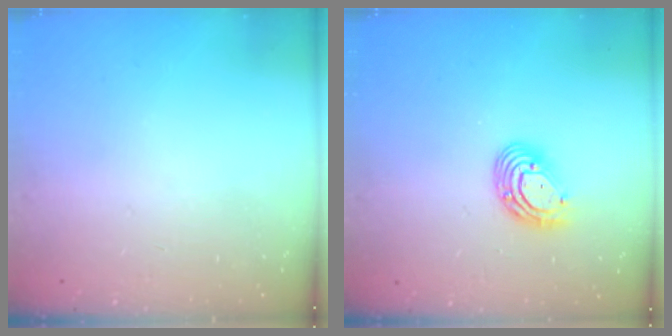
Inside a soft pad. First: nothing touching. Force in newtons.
{"total": 10.7, "press": 10.5, "slide": 2.2}